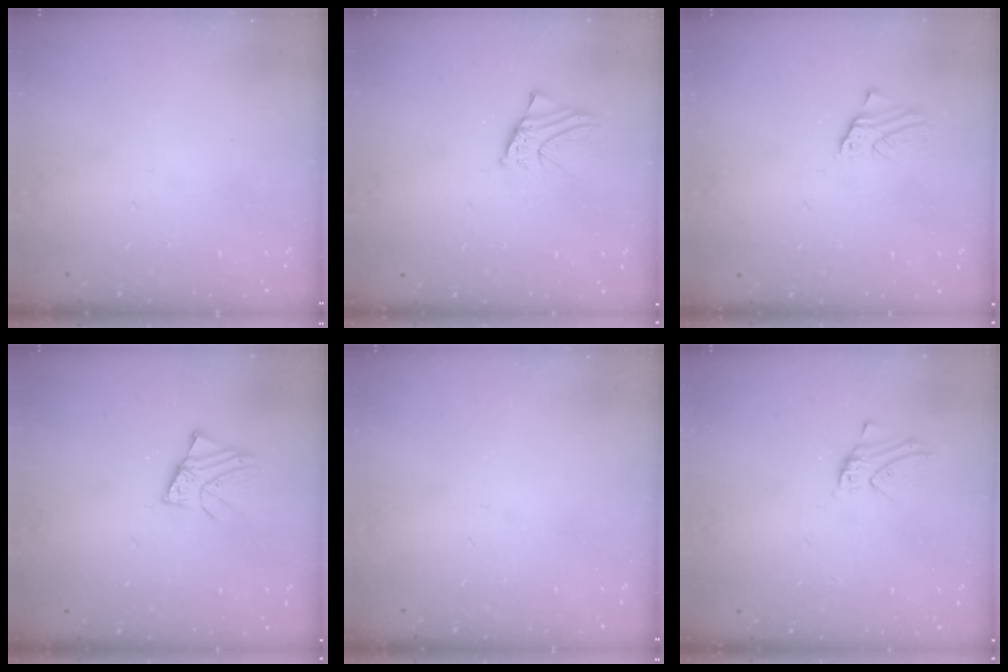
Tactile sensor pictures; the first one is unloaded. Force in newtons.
{"total": 2.4, "press": 2.4, "slide": 0.2}
{"total": 1.4, "press": 1.4, "slide": 0.1}
{"total": 3.0, "press": 3.0, "slide": 0.5}
{"total": 0.0}
{"total": 2.1, "press": 2.1, "slide": 0.2}